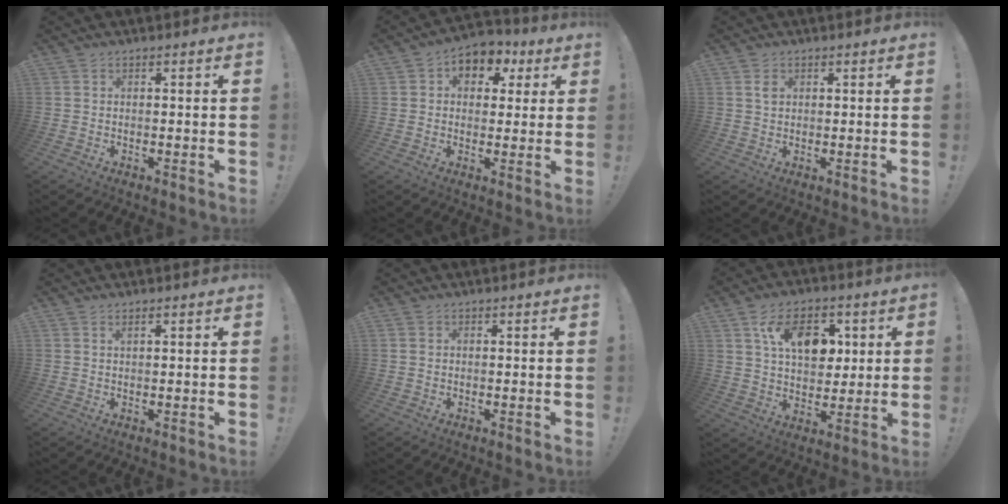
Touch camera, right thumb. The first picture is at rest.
{"total": 7.7, "force": [2.3, 6.3, 3.9], "torque": [-0.037, -0.007, 0.044]}
{"total": 1.9, "force": [0.8, 1.3, 1.1], "torque": [-0.008, -0.003, 0.010]}
{"total": 1.0, "force": [0.6, 0.0, 0.8], "torque": [-0.008, -0.003, 0.009]}
{"total": 0.6, "force": [0.2, 0.6, 0.1], "torque": [-0.003, 0.003, 0.005]}
{"total": 13.8, "force": [5.1, 9.3, 8.9], "torque": [-0.134, -0.003, 0.096]}